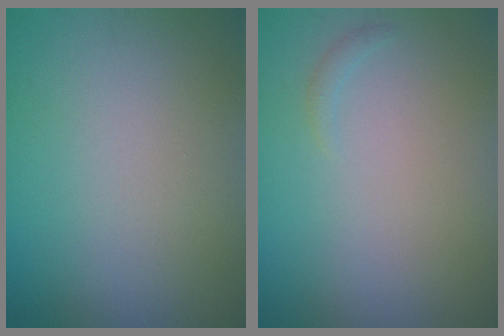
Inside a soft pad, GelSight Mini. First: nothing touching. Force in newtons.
{"total": 0.6, "press": 0.6, "slide": 0.1}